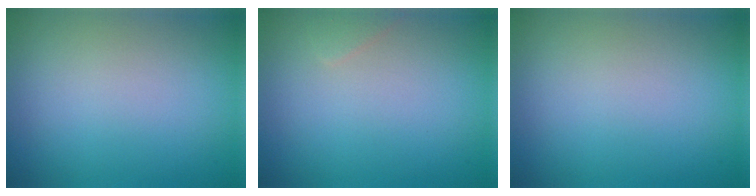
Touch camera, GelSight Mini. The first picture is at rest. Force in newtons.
{"total": 0.8, "press": 0.8, "slide": 0.0}
{"total": 0.0}